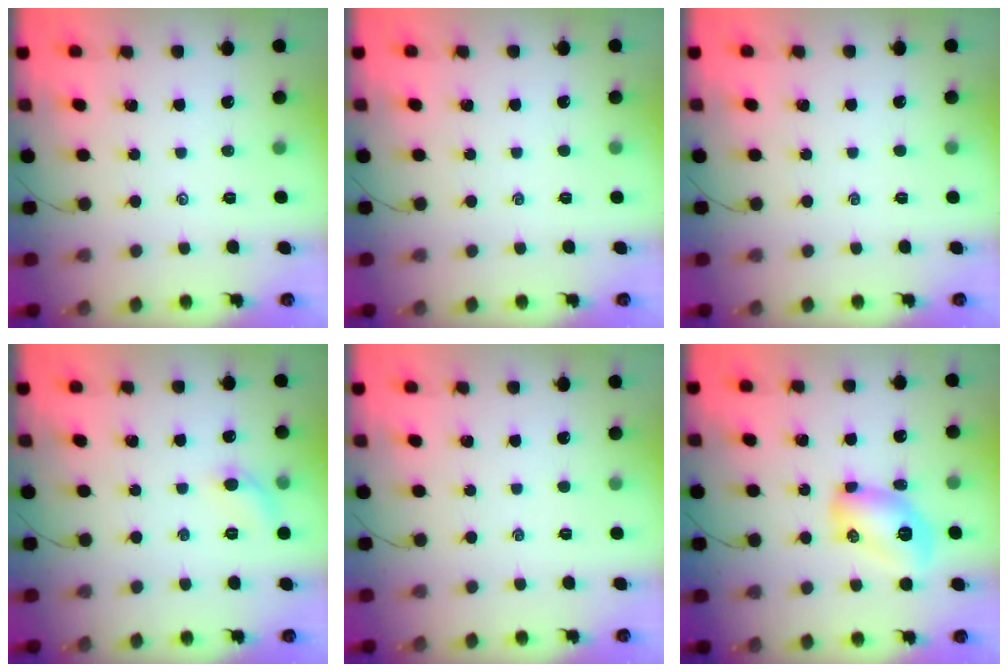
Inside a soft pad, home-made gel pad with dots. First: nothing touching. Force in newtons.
{"total": 0.0}
{"total": 0.0}
{"total": 6.9, "press": 6.7, "slide": 1.6}
{"total": 0.0}
{"total": 10.0, "press": 10.0, "slide": 1.1}